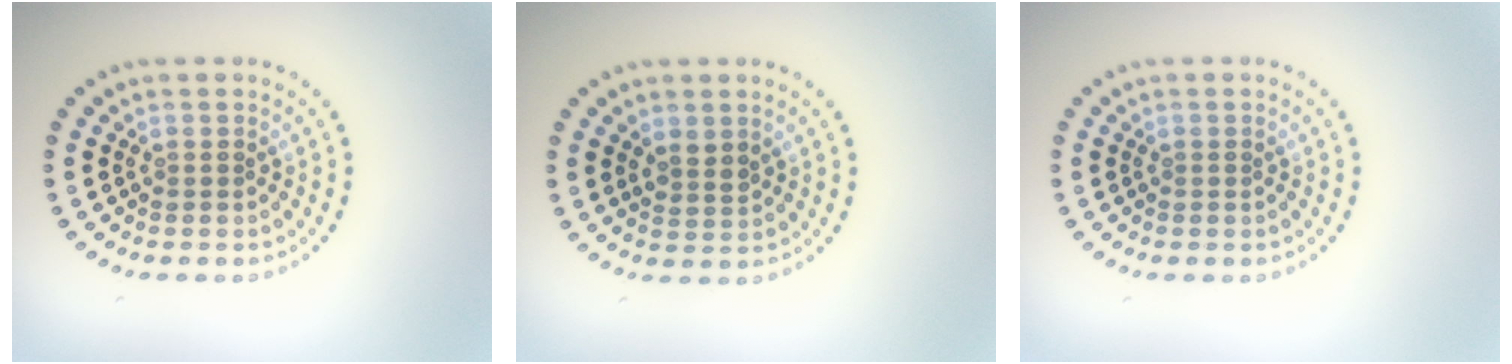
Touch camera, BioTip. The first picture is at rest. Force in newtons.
{"total": 1.5, "press": 1.3, "slide": 0.8}
{"total": 0.0}